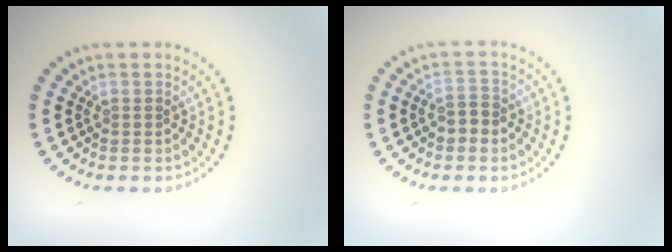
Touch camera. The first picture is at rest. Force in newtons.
{"total": 1.9, "press": 1.8, "slide": 0.5}